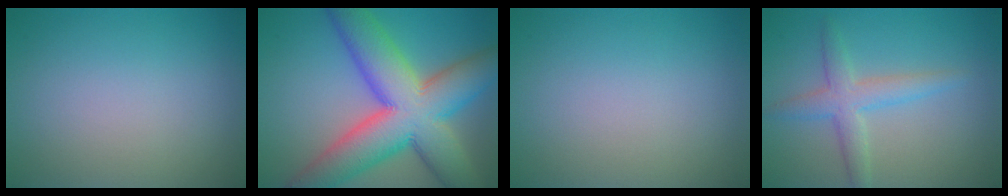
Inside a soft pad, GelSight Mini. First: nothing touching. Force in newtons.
{"total": 13.6, "press": 13.6, "slide": 0.6}
{"total": 0.0}
{"total": 3.3, "press": 3.3, "slide": 0.1}